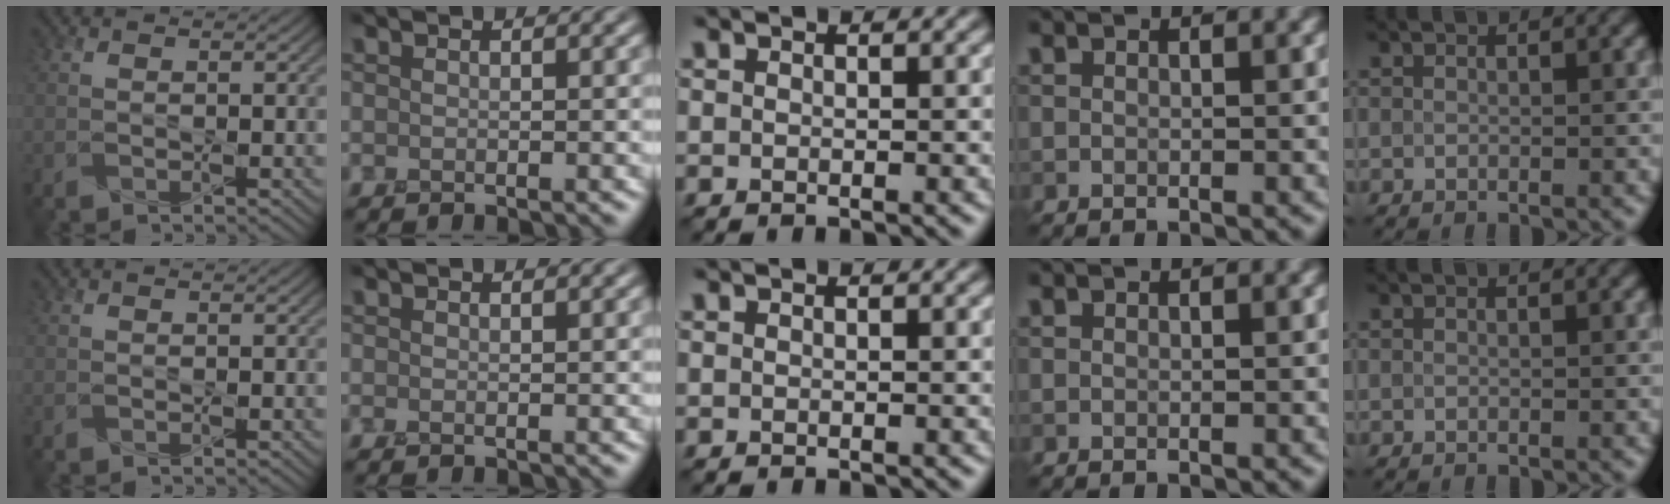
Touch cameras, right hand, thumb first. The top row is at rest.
{}